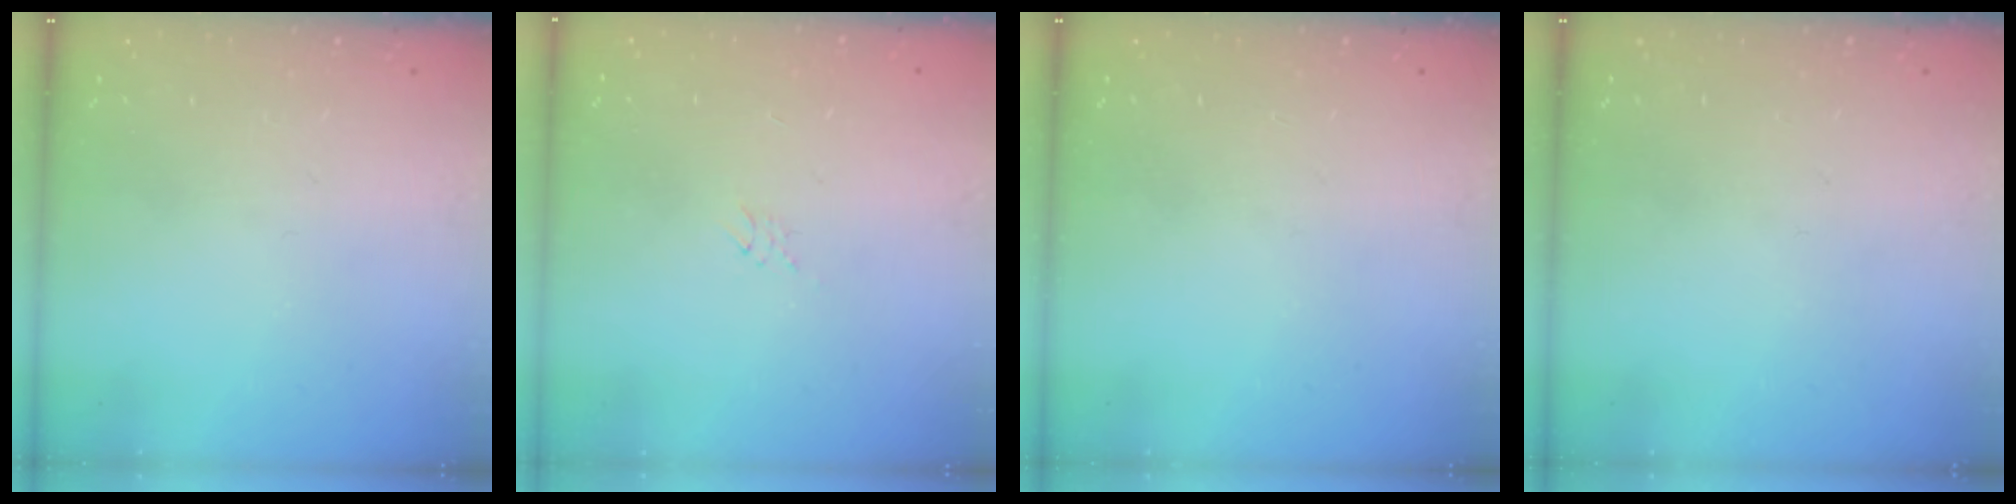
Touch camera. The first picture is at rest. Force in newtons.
{"total": 3.8, "press": 3.7, "slide": 0.6}
{"total": 0.0}
{"total": 0.0}